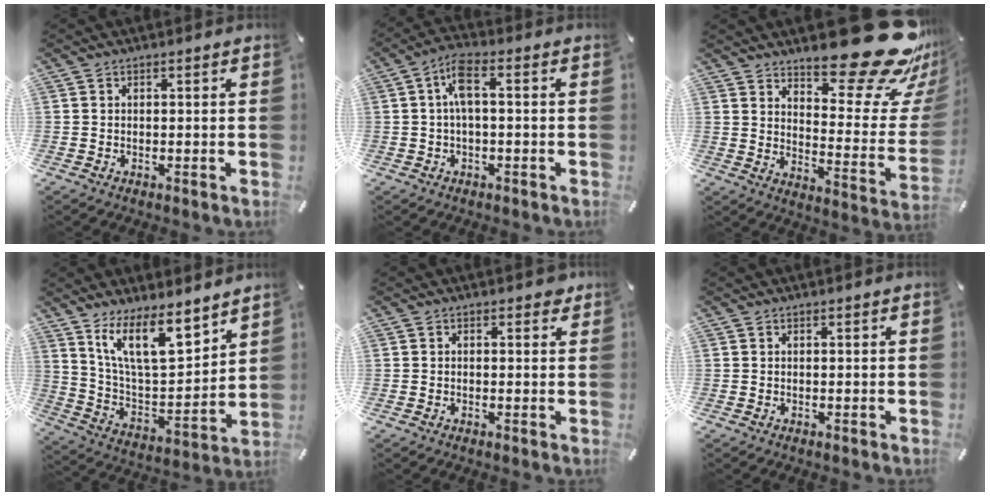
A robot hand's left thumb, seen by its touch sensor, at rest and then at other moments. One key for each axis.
{"total": 6.3, "fx": 0.5, "fy": 2.5, "fz": 5.8, "tx": -0.123, "ty": 0.013, "tz": 0.005}
{"total": 24.4, "fx": 18.5, "fy": 8.0, "fz": 13.8, "tx": -0.159, "ty": -0.146, "tz": 0.304}
{"total": 15.9, "fx": 11.5, "fy": 6.0, "fz": 9.2, "tx": -0.173, "ty": -0.069, "tz": 0.205}
{"total": 1.1, "fx": 0.6, "fy": 0.8, "fz": 0.6, "tx": 0.002, "ty": 0.000, "tz": 0.006}
{"total": 0.0}